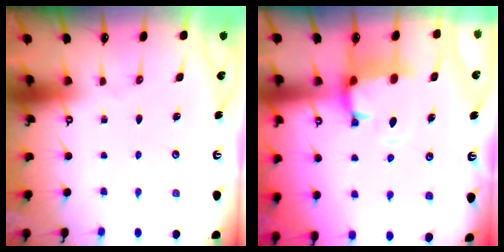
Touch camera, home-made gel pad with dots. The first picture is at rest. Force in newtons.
{"total": 2.2, "press": 1.6, "slide": 1.4}